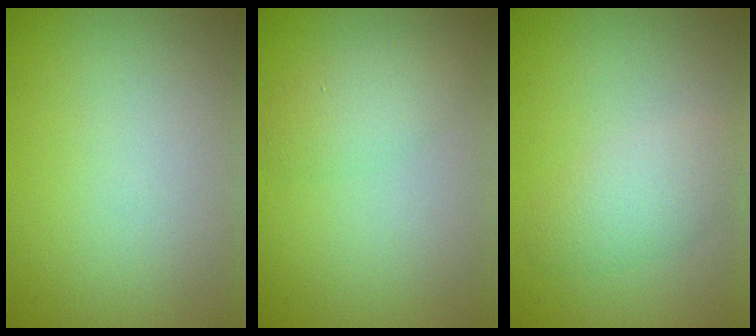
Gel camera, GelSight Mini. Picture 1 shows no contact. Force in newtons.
{"total": 2.5, "press": 2.5, "slide": 0.1}
{"total": 2.9, "press": 2.9, "slide": 0.2}